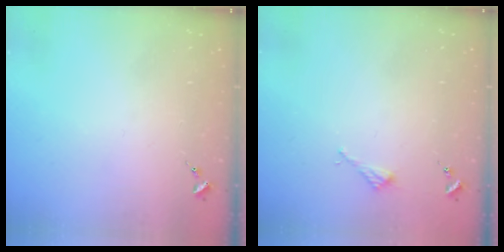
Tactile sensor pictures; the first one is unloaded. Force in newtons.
{"total": 2.2, "press": 2.2, "slide": 0.2}